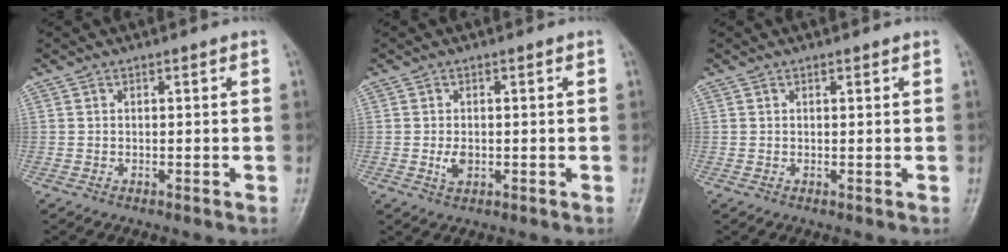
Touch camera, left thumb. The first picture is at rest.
{"total": 2.5, "force": [-0.3, 1.6, 1.9], "torque": [-0.034, -0.003, -0.003]}
{"total": 0.7, "force": [0.5, 0.3, 0.4], "torque": [-0.007, -0.002, 0.007]}